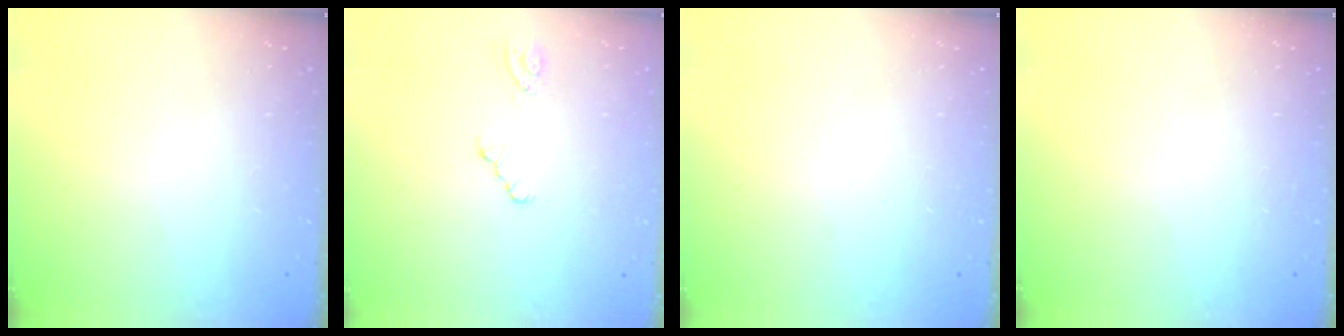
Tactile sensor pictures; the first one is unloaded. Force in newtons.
{"total": 1.9, "press": 1.9, "slide": 0.3}
{"total": 0.0}
{"total": 0.0}